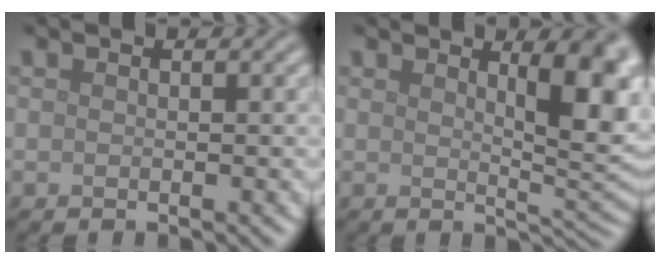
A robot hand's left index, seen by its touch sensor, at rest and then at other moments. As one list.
[{"total": 6.3, "force": [2.2, 1.9, 5.6], "torque": [-0.064, -0.006, 0.036]}]